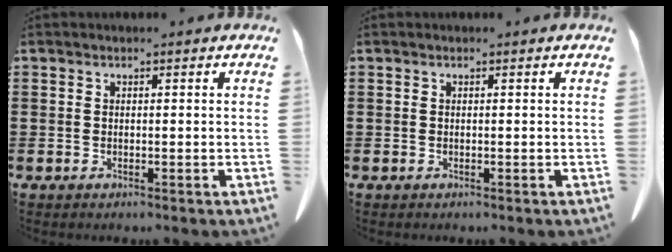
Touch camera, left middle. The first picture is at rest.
{"total": 0.0}